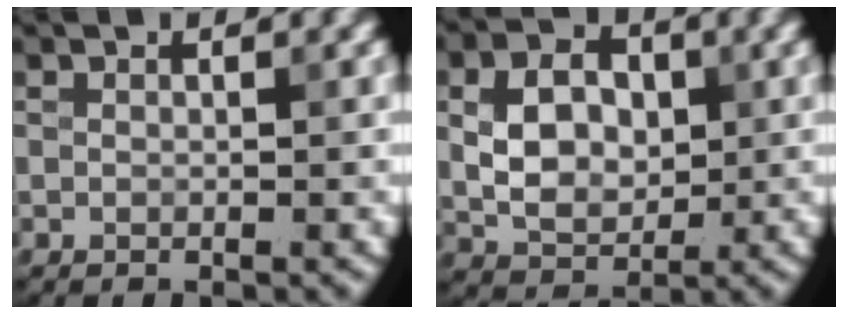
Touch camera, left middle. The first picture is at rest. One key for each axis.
{"total": 5.2, "fx": 0.3, "fy": 3.7, "fz": 3.6, "tx": -0.065, "ty": 0.000, "tz": 0.004}